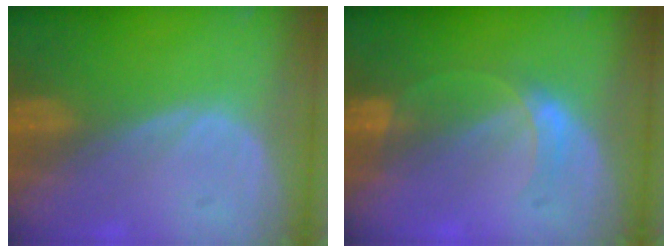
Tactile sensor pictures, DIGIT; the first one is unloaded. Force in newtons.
{"total": 2.9, "press": 2.9, "slide": 0.1}